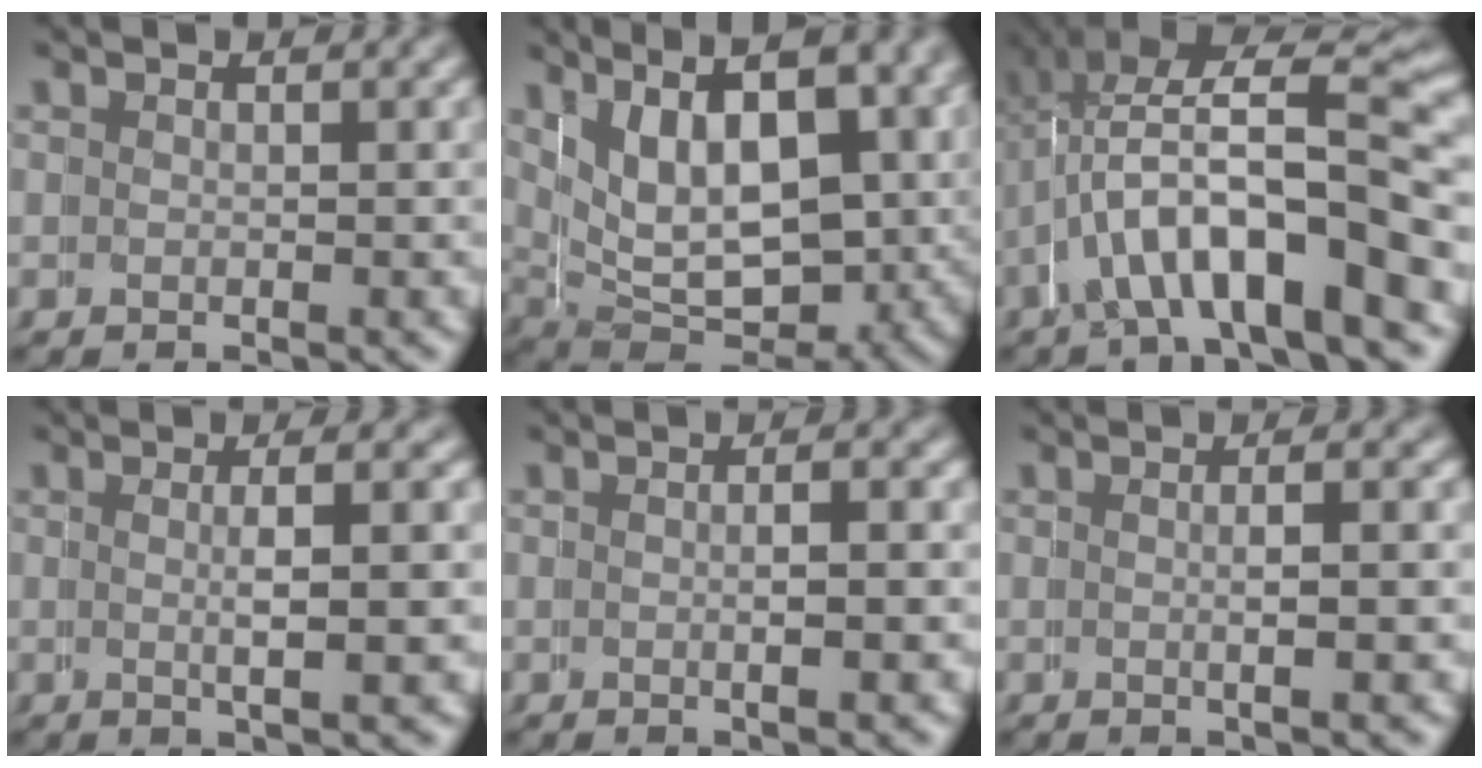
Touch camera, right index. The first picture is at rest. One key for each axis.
{"total": 11.2, "fx": 2.1, "fy": 7.3, "fz": 8.2, "tx": -0.137, "ty": -0.020, "tz": 0.039}
{"total": 7.6, "fx": 0.4, "fy": 2.3, "fz": 7.2, "tx": -0.118, "ty": 0.006, "tz": 0.007}
{"total": 3.1, "fx": 0.2, "fy": -1.2, "fz": 2.9, "tx": -0.032, "ty": 0.004, "tz": 0.007}
{"total": 2.0, "fx": -0.2, "fy": -0.6, "fz": 1.9, "tx": -0.020, "ty": 0.004, "tz": -0.003}
{"total": 2.5, "fx": -0.1, "fy": -0.9, "fz": 2.3, "tx": -0.025, "ty": 0.005, "tz": 0.000}